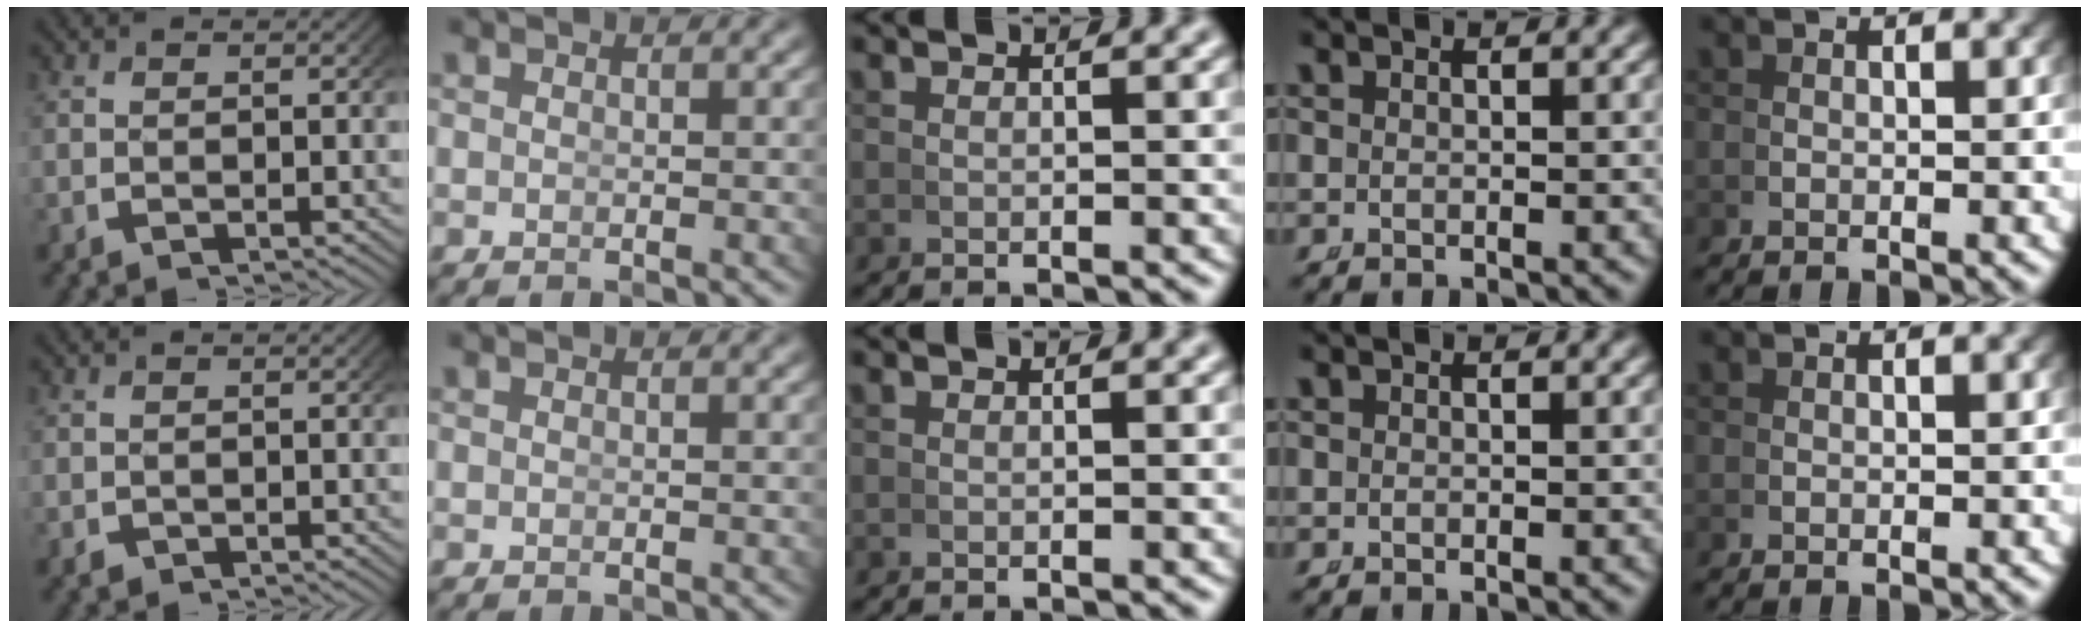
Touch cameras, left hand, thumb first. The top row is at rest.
{"thumb": {"total": 0.8, "force": [-0.4, 0.7, 0.1], "torque": [-0.005, -0.006, -0.004]}, "ring": {"total": 0.5, "force": [-0.3, 0.4, -0.2], "torque": [-0.001, 0.003, -0.009]}}